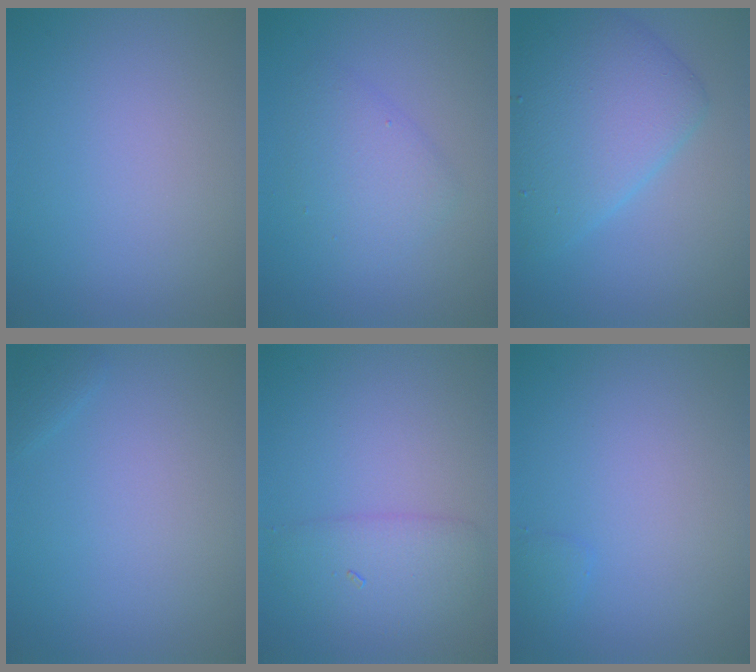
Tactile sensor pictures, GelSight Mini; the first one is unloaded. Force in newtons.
{"total": 2.9, "press": 2.9, "slide": 0.2}
{"total": 6.6, "press": 6.6, "slide": 0.1}
{"total": 0.7, "press": 0.7, "slide": 0.1}
{"total": 3.0, "press": 3.0, "slide": 0.1}
{"total": 0.7, "press": 0.7, "slide": 0.0}